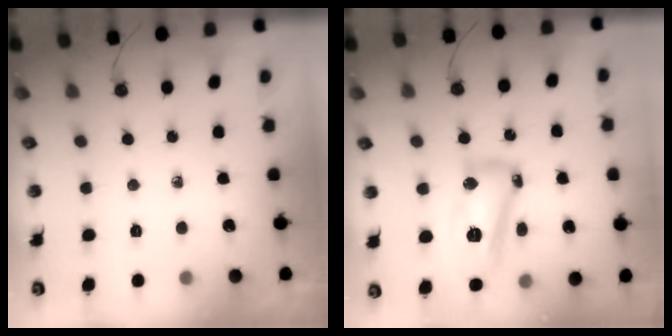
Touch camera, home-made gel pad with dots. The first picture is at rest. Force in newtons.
{"total": 14.0, "press": 13.9, "slide": 1.6}